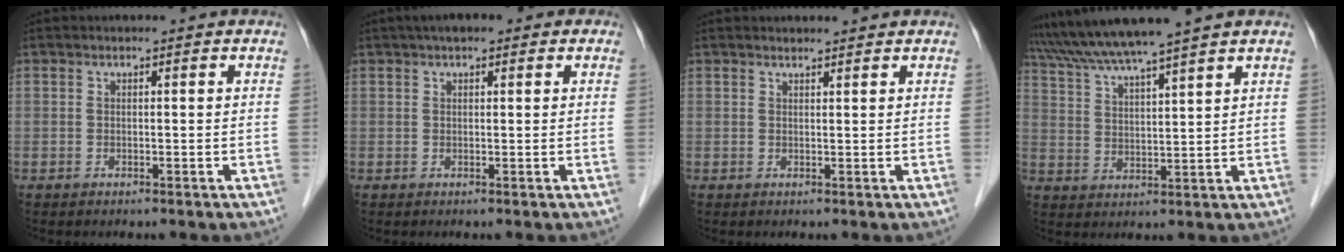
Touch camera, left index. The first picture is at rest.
{"total": 4.3, "force": [2.8, 1.7, 2.8], "torque": [-0.042, 0.027, 0.037]}
{"total": 2.3, "force": [2.2, 0.3, 0.3], "torque": [-0.011, 0.013, 0.031]}
{"total": 10.7, "force": [9.3, -1.6, 5.0], "torque": [-0.092, 0.016, 0.162]}